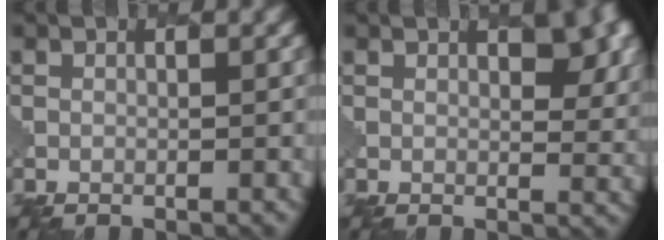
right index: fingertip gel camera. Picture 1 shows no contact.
{"total": 4.7, "force": [2.4, 2.0, 3.5], "torque": [-0.039, -0.001, 0.031]}